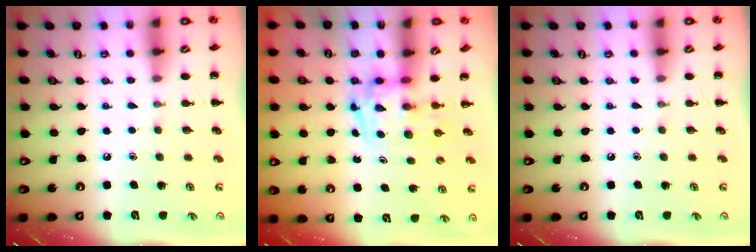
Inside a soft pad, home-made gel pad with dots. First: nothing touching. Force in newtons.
{"total": 3.4, "press": 3.4, "slide": 0.6}
{"total": 0.0}